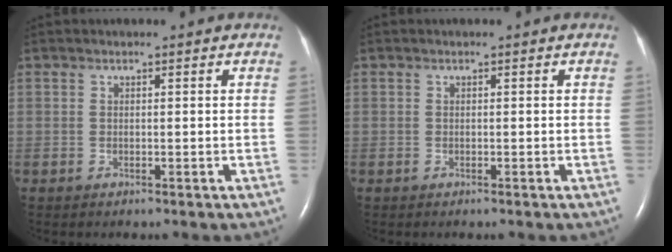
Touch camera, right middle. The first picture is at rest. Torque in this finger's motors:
{"motor_torque": [0.23, -0.13, 0.03, 0.01]}